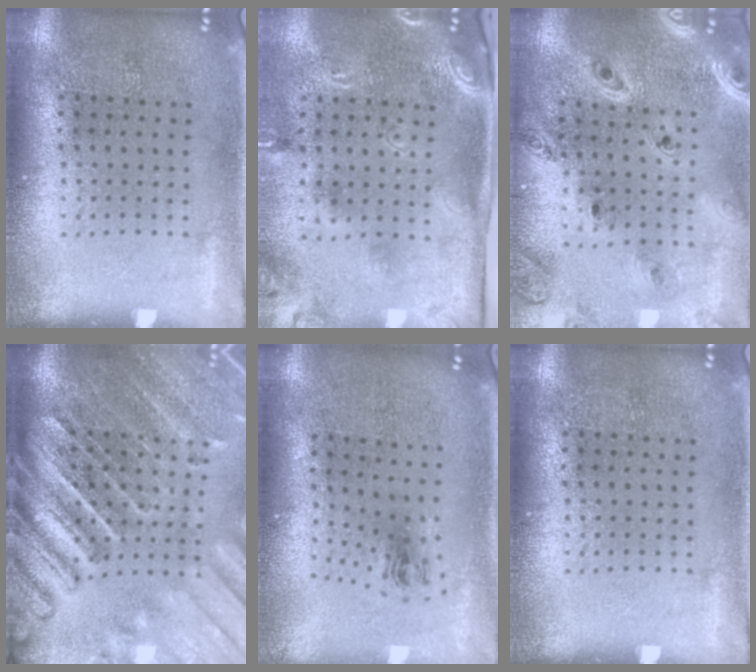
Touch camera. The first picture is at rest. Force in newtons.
{"total": 2.6, "press": 1.7, "slide": 2.0}
{"total": 1.6, "press": 1.6, "slide": 0.3}
{"total": 4.2, "press": 3.6, "slide": 2.3}
{"total": 0.9, "press": 0.4, "slide": 0.8}
{"total": 0.0}